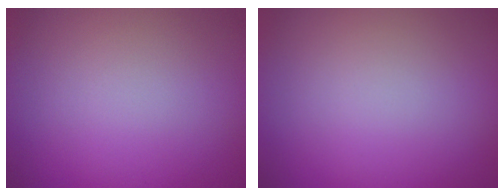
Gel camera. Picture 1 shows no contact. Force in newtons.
{"total": 0.0}